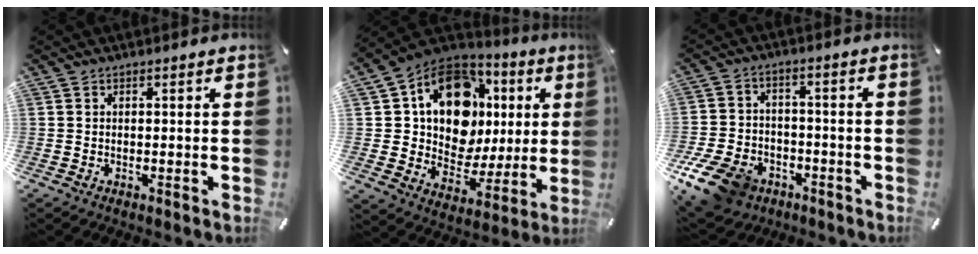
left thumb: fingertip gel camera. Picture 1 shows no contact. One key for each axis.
{"total": 17.6, "fx": 6.2, "fy": 12.9, "fz": 10.2, "tx": -0.174, "ty": -0.033, "tz": 0.112}
{"total": 12.3, "fx": -7.4, "fy": 8.0, "fz": 5.7, "tx": -0.119, "ty": 0.053, "tz": -0.133}